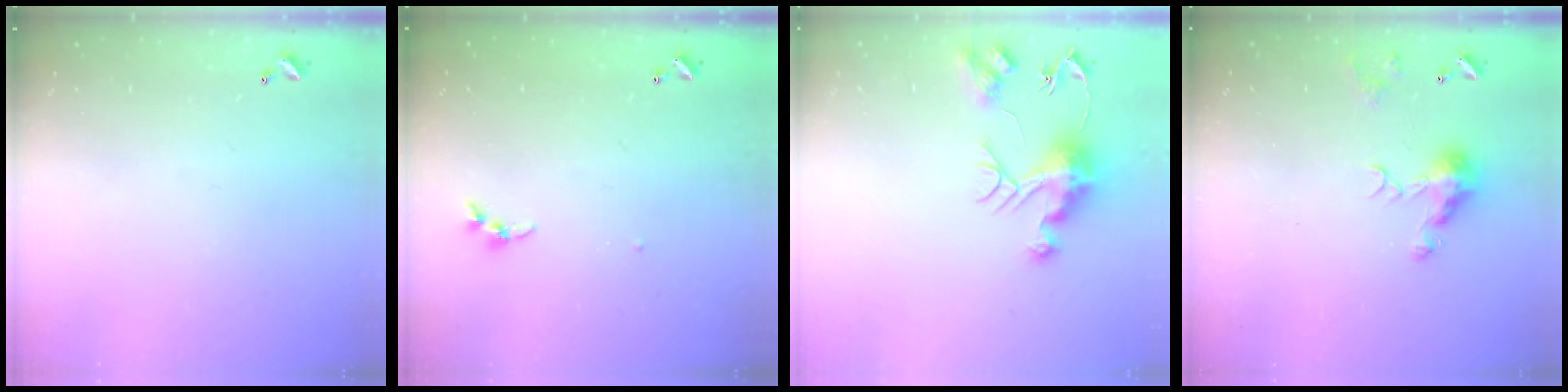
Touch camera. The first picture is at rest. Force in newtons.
{"total": 3.5, "press": 3.4, "slide": 0.4}
{"total": 10.9, "press": 10.9, "slide": 0.9}
{"total": 7.3, "press": 7.3, "slide": 1.0}